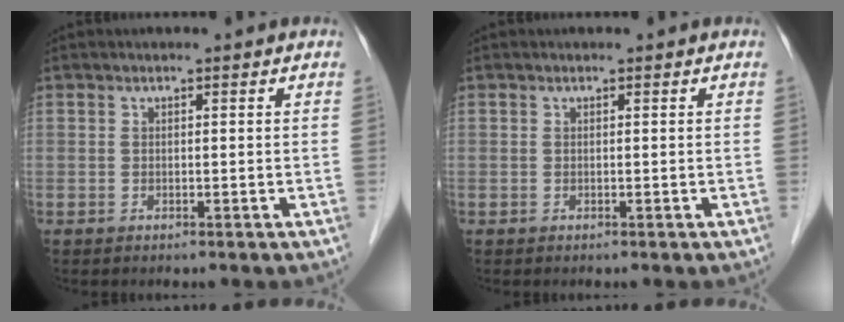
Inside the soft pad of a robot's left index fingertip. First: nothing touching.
{"total": 0.0}